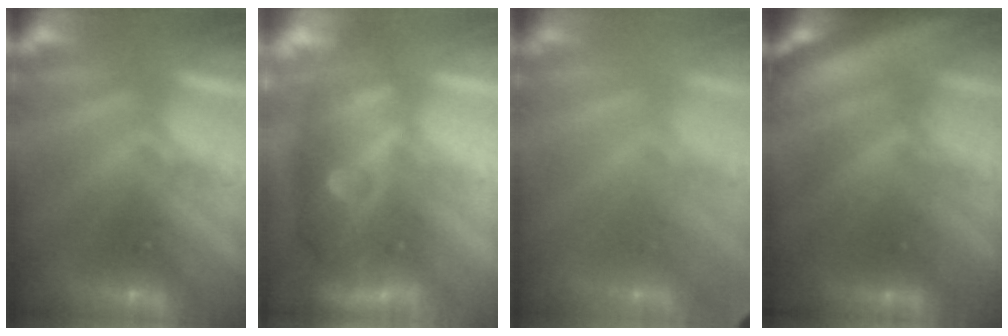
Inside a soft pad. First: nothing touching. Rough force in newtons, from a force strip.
{"total": 7.8}
{"total": 2.0}
{"total": 7.5}